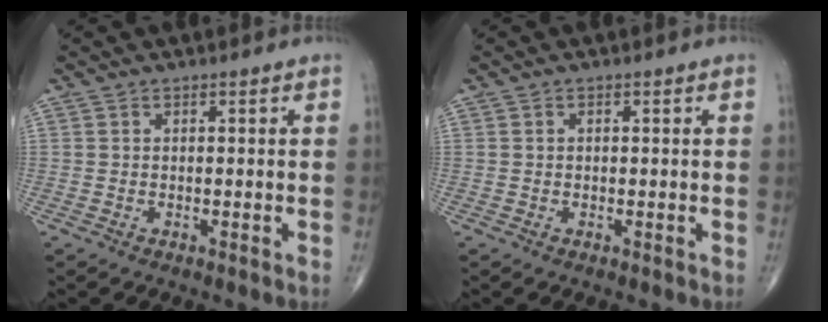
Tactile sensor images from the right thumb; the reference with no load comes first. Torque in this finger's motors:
{"motor_torque": [-0.27, 0.33, -0.24, -0.10, 0.02]}